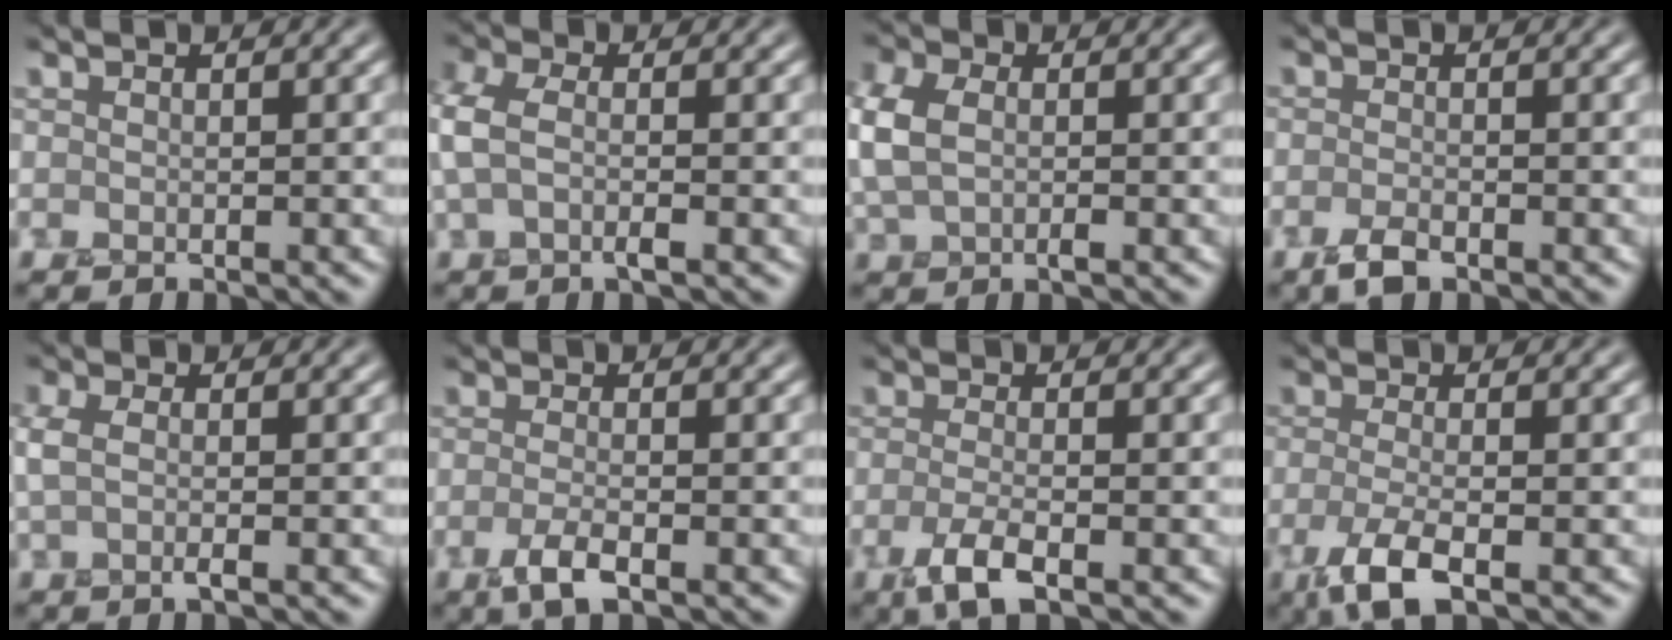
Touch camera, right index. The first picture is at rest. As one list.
[{"total": 2.9, "force": [0.2, 1.3, 2.6], "torque": [-0.066, 0.014, -0.006]}, {"total": 3.3, "force": [0.3, 2.3, 2.3], "torque": [-0.067, 0.011, 0.001]}, {"total": 1.5, "force": [-1.2, 0.4, 0.9], "torque": [-0.019, 0.001, -0.027]}, {"total": 1.5, "force": [0.2, 0.5, 1.4], "torque": [-0.032, 0.010, 0.002]}, {"total": 2.3, "force": [-1.1, 0.7, 1.9], "torque": [-0.040, 0.002, -0.023]}, {"total": 3.0, "force": [-1.4, 1.0, 2.5], "torque": [-0.053, -0.001, -0.031]}, {"total": 4.0, "force": [-1.9, 1.2, 3.3], "torque": [-0.072, -0.005, -0.041]}]